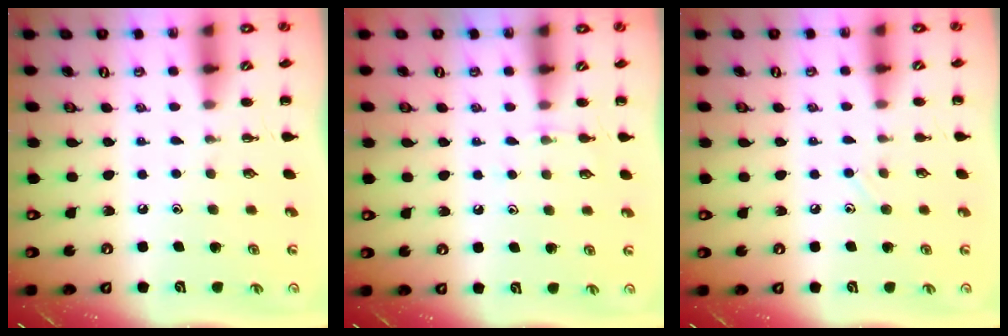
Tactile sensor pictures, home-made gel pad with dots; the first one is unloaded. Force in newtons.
{"total": 3.7, "press": 3.5, "slide": 1.3}
{"total": 4.2, "press": 3.9, "slide": 1.5}